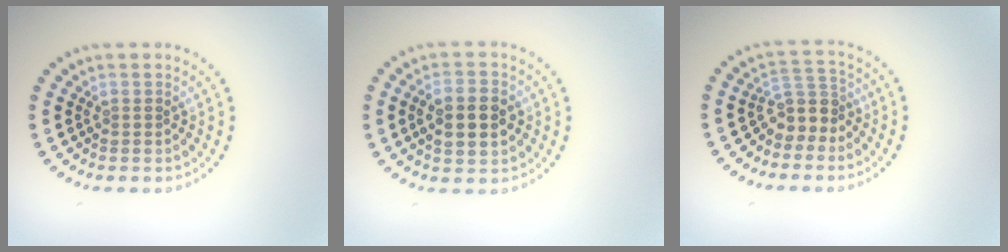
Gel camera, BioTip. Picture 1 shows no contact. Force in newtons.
{"total": 3.9, "press": 3.9, "slide": 0.2}
{"total": 2.8, "press": 2.2, "slide": 1.7}